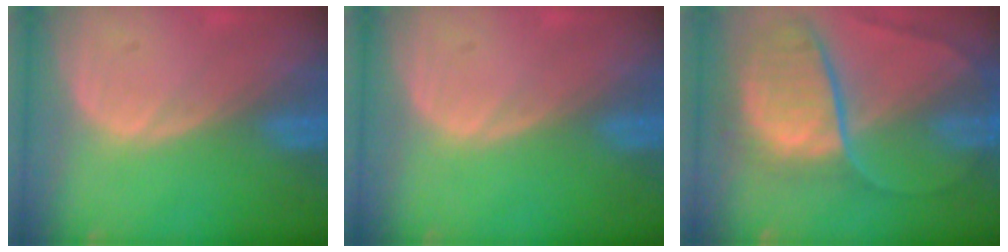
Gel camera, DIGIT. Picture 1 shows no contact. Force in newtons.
{"total": 0.0}
{"total": 10.8, "press": 9.0, "slide": 6.0}